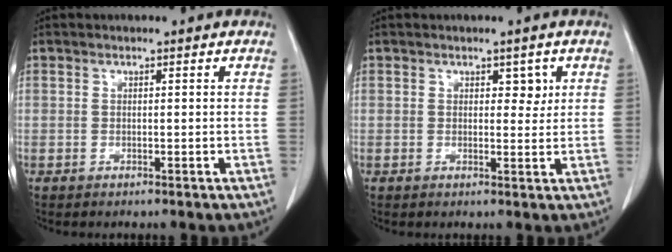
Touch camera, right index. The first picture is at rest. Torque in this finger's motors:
{"motor_torque": [-0.01, 0.08, -0.02, 0.00]}